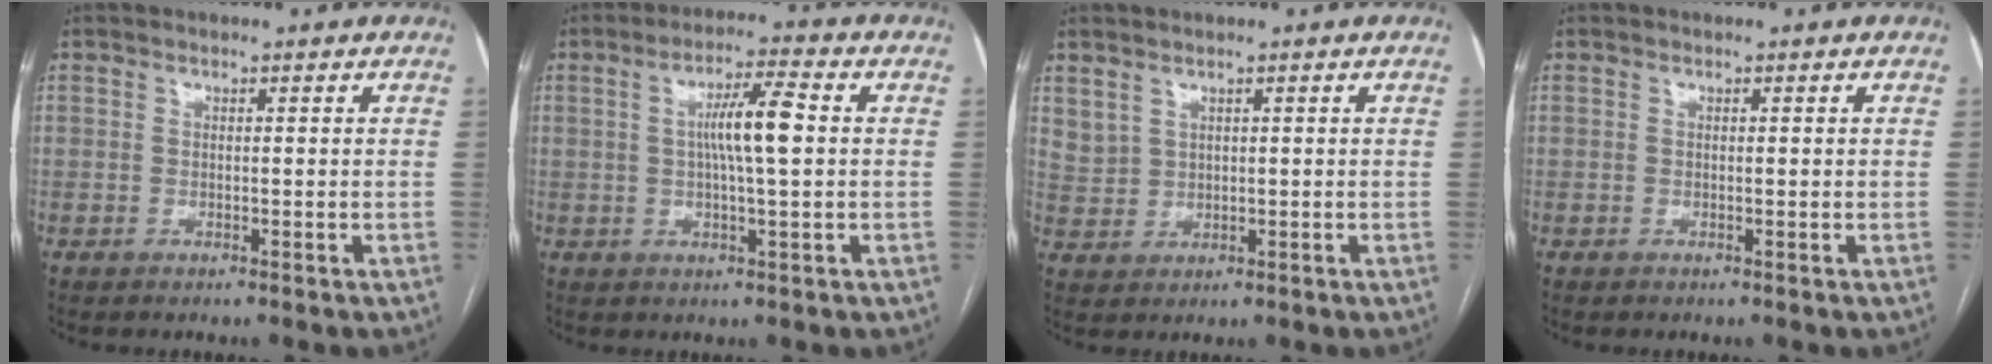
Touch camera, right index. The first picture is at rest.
{"total": 7.4, "force": [0.8, 0.5, 7.3], "torque": [-0.130, 0.007, 0.008]}
{"total": 3.1, "force": [2.3, 1.8, 0.7], "torque": [-0.014, 0.002, 0.057]}
{"total": 0.0}